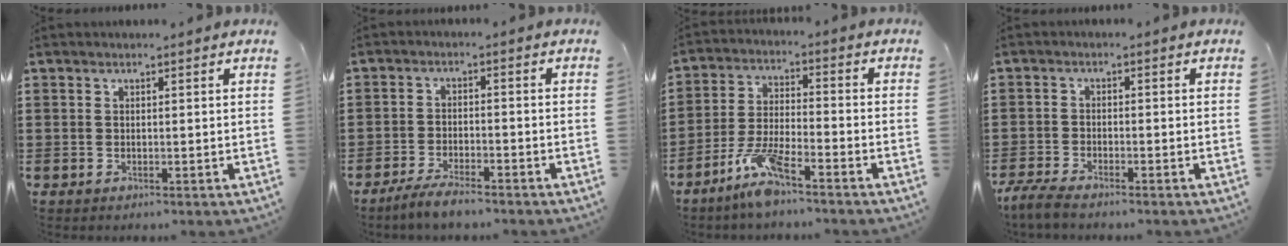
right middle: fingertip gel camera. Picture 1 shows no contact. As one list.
[{"total": 3.9, "force": [-3.5, 0.4, 1.6], "torque": [-0.041, -0.003, -0.072]}, {"total": 7.2, "force": [-5.4, 1.0, 4.8], "torque": [-0.108, -0.007, -0.103]}, {"total": 3.2, "force": [-3.0, 0.4, 1.2], "torque": [-0.042, -0.007, -0.066]}]